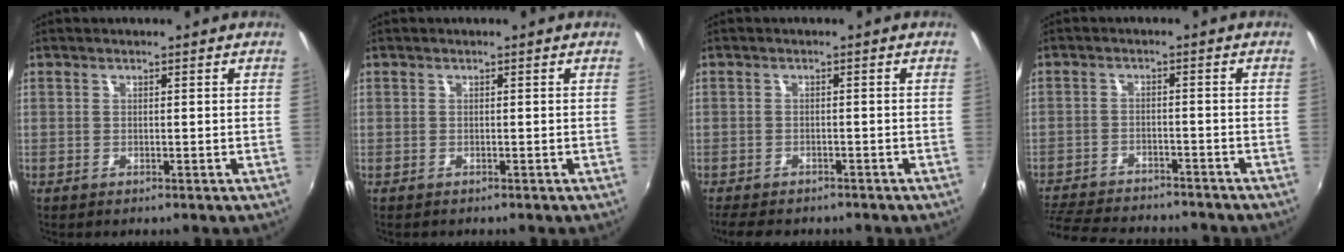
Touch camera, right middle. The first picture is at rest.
{"total": 0.6, "force": [-0.4, 0.5, -0.1], "torque": [0.001, -0.002, -0.006]}
{"total": 5.9, "force": [-5.0, 2.2, 2.2], "torque": [-0.057, -0.017, -0.079]}
{"total": 16.1, "force": [-14.1, 4.5, 6.3], "torque": [-0.147, -0.017, -0.211]}